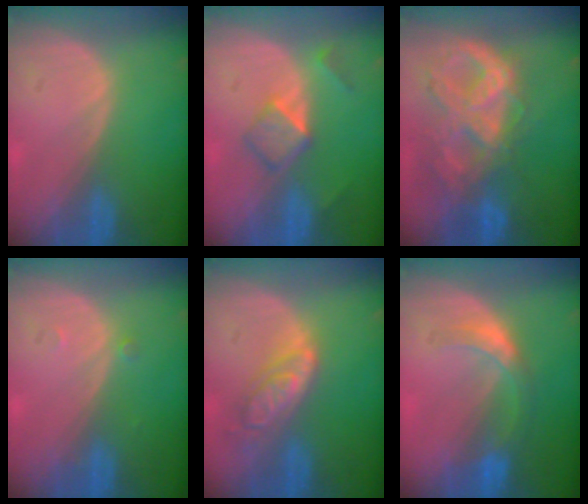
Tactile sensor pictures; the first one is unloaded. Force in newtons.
{"total": 5.2, "press": 4.6, "slide": 2.6}
{"total": 10.5, "press": 8.8, "slide": 5.7}
{"total": 0.7, "press": 0.7, "slide": 0.1}
{"total": 6.4, "press": 5.6, "slide": 3.1}
{"total": 5.6, "press": 4.9, "slide": 2.7}